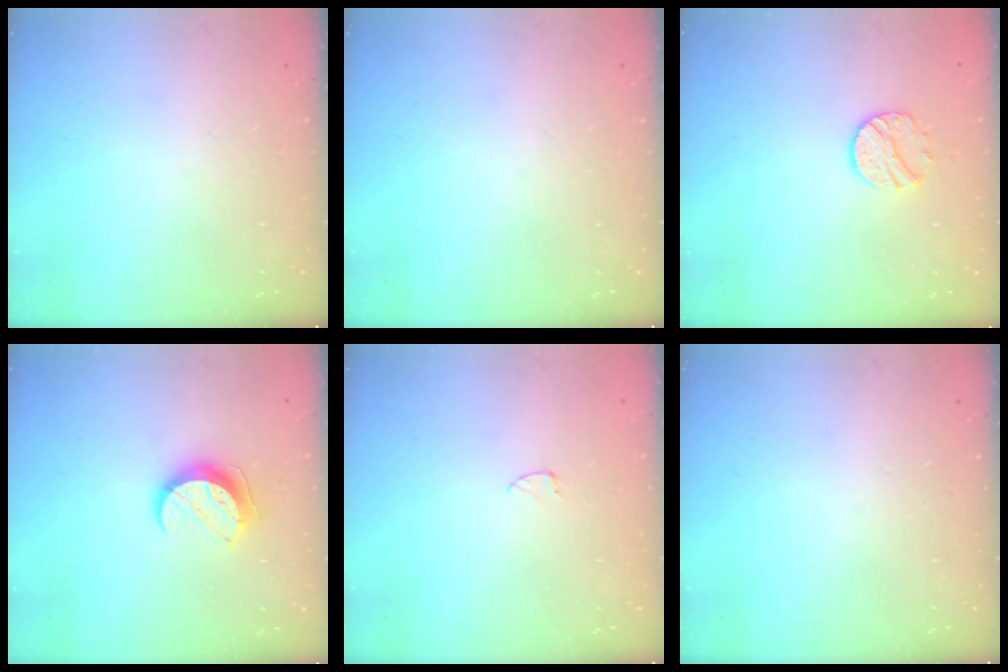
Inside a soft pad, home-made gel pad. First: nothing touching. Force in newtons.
{"total": 0.0}
{"total": 9.4, "press": 9.4, "slide": 0.7}
{"total": 10.1, "press": 10.1, "slide": 0.8}
{"total": 2.5, "press": 2.5, "slide": 0.2}
{"total": 0.0}